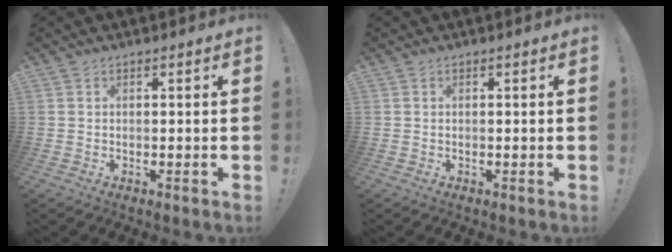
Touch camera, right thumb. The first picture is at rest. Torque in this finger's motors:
{"motor_torque": [-0.04, 0.13, 0.13, -0.09, 0.00]}